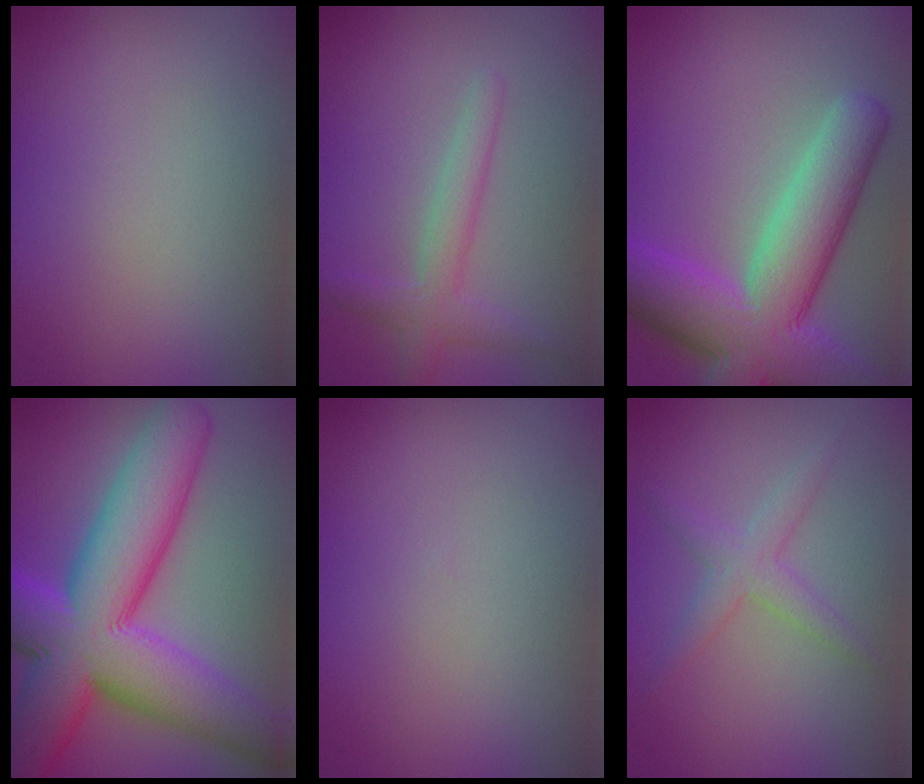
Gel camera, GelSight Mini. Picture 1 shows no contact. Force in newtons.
{"total": 2.3, "press": 2.3, "slide": 0.0}
{"total": 11.1, "press": 11.1, "slide": 0.5}
{"total": 14.3, "press": 14.3, "slide": 0.2}
{"total": 0.0}
{"total": 2.4, "press": 2.4, "slide": 0.1}